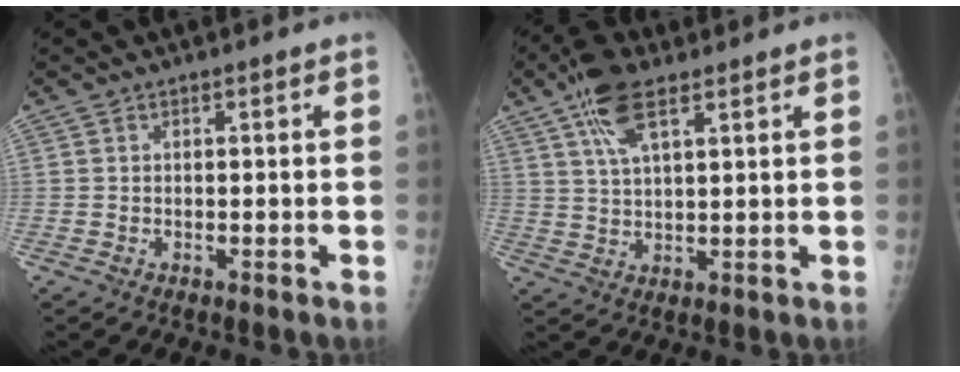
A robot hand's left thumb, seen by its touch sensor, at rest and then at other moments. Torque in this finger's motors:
{"motor_torque": [0.86, -0.05, 0.69, -0.57, 0.07]}